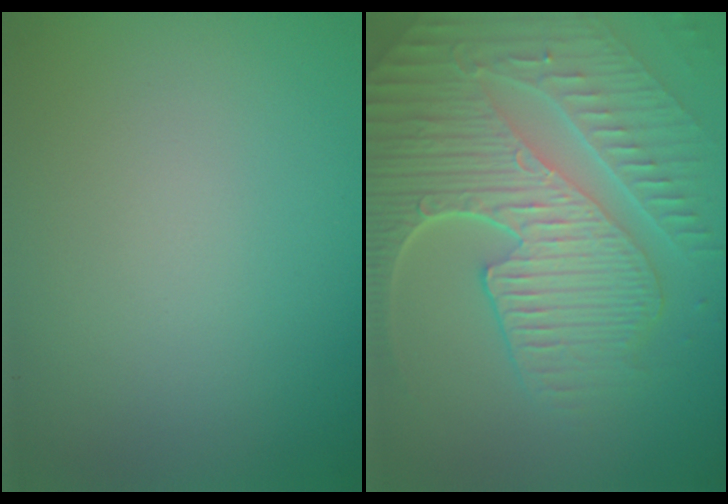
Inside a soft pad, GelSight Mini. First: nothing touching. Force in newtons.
{"total": 9.3, "press": 6.3, "slide": 6.9}